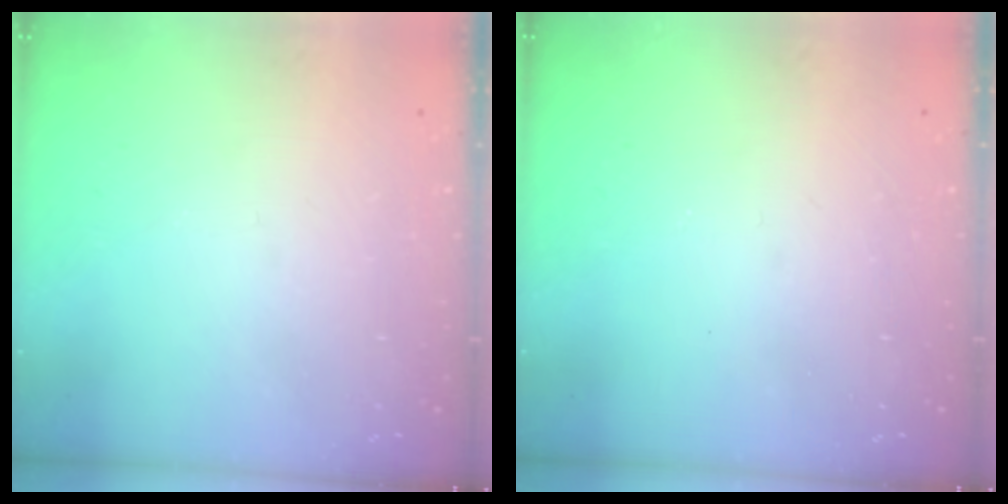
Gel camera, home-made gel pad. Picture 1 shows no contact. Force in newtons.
{"total": 2.5, "press": 2.4, "slide": 0.4}